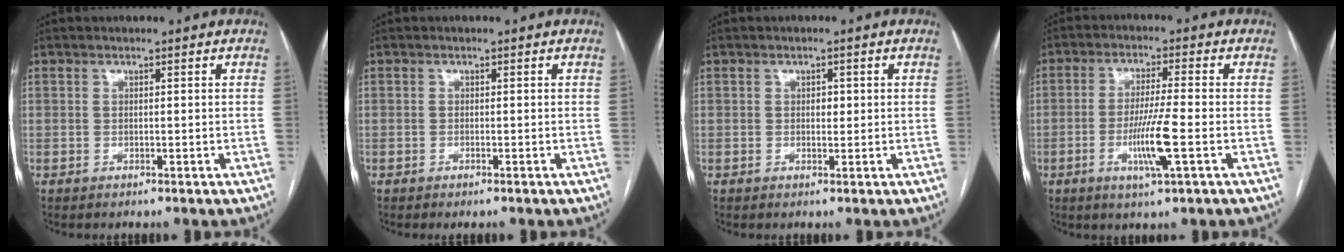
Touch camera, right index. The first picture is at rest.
{"total": 0.6, "force": [-0.5, -0.1, 0.3], "torque": [-0.007, -0.003, -0.007]}
{"total": 1.1, "force": [0.1, 0.7, 0.9], "torque": [-0.010, 0.001, 0.002]}
{"total": 7.7, "force": [-2.3, -0.3, 7.3], "torque": [-0.139, -0.011, -0.042]}